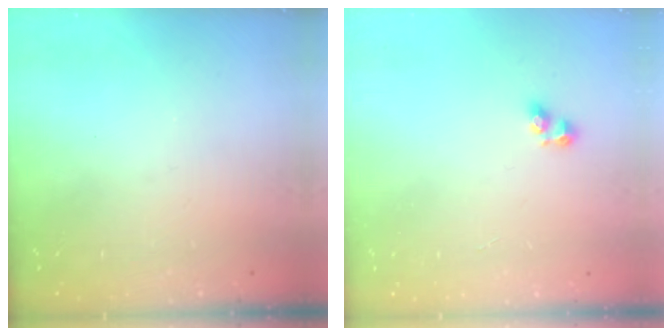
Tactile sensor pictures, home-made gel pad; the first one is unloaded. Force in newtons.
{"total": 3.3, "press": 3.1, "slide": 1.2}